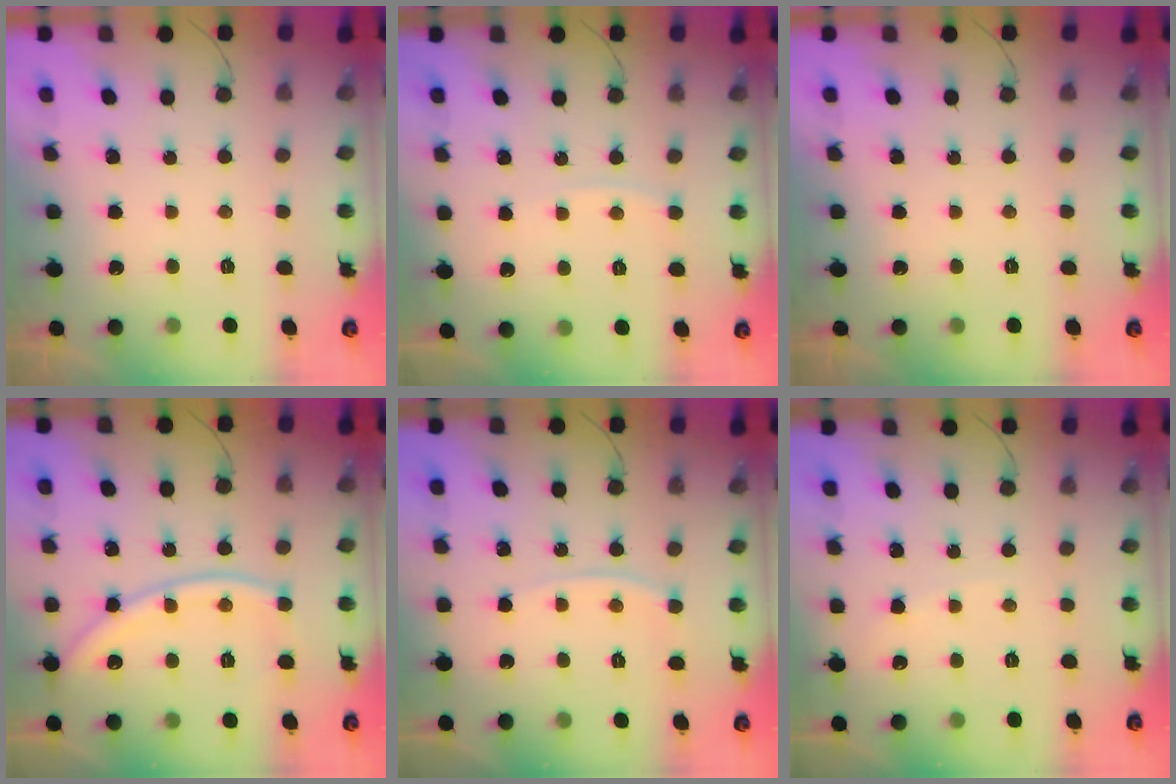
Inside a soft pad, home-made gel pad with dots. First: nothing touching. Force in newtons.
{"total": 4.9, "press": 4.8, "slide": 0.7}
{"total": 0.0}
{"total": 11.9, "press": 11.8, "slide": 1.4}
{"total": 4.6, "press": 4.5, "slide": 0.7}
{"total": 2.9, "press": 2.9, "slide": 0.4}